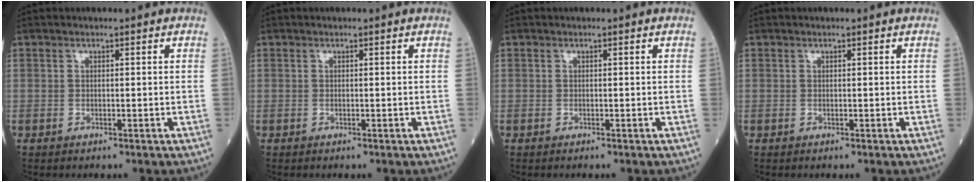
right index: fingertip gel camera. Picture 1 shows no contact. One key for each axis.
{"total": 0.0}
{"total": 0.6, "fx": 0.6, "fy": 0.1, "fz": -0.1, "tx": 0.003, "ty": 0.001, "tz": 0.003}
{"total": 0.0}